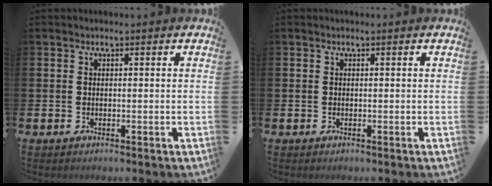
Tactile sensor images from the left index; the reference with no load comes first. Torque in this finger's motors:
{"motor_torque": [0.04, 0.04, 0.00, 0.00]}